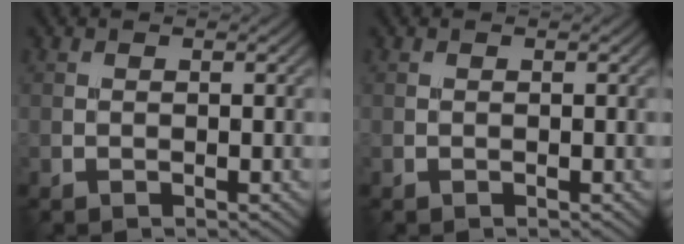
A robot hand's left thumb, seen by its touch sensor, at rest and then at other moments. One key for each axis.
{"total": 0.0}